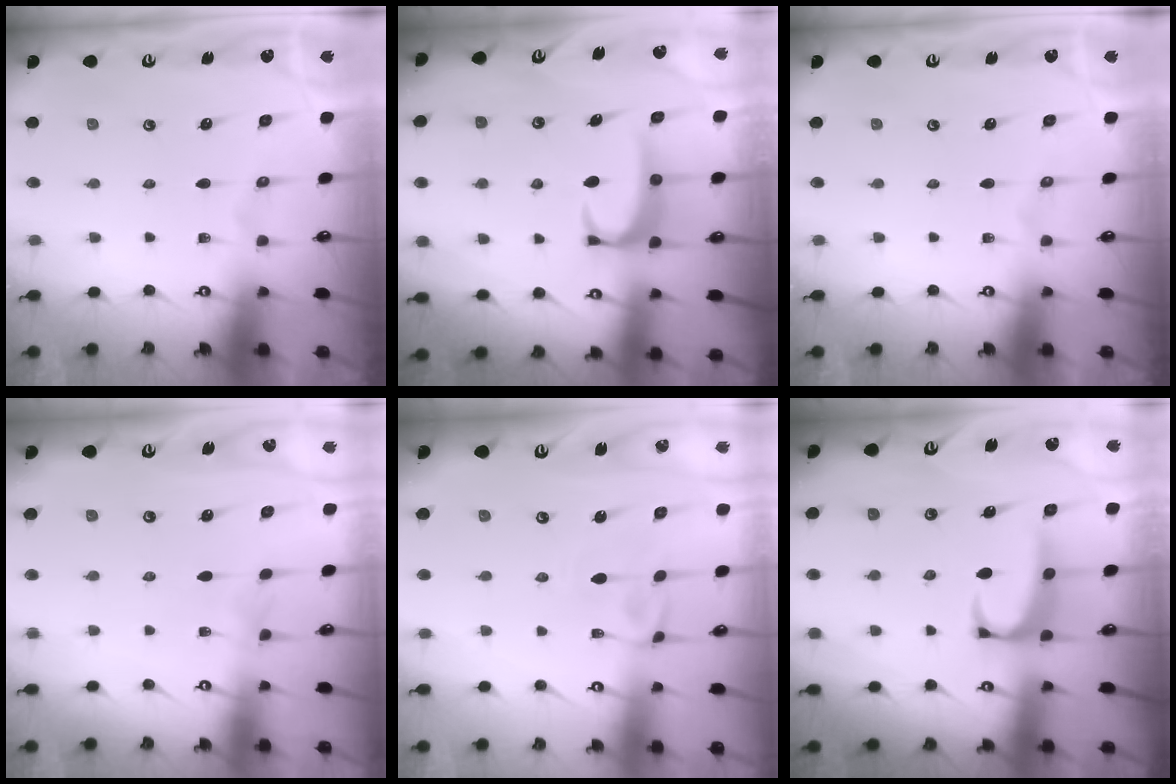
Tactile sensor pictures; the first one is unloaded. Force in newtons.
{"total": 2.7, "press": 2.6, "slide": 0.5}
{"total": 0.0}
{"total": 2.8, "press": 2.8, "slide": 0.3}
{"total": 3.0, "press": 3.0, "slide": 0.4}
{"total": 2.7, "press": 2.5, "slide": 1.0}